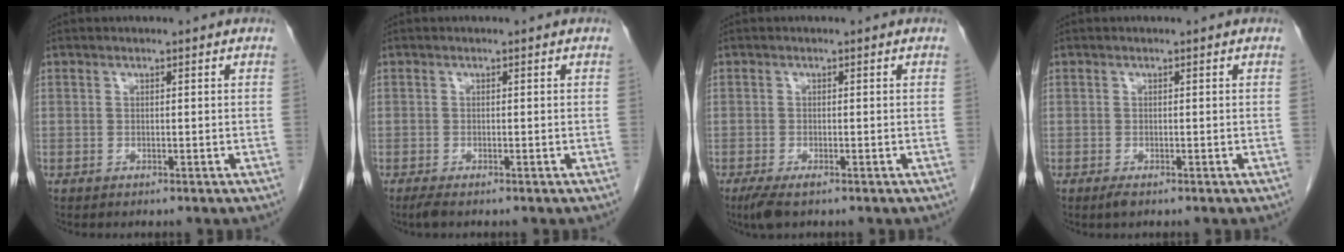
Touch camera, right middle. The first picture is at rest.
{"total": 1.3, "force": [-1.0, 0.2, 0.8], "torque": [-0.022, -0.005, -0.019]}
{"total": 2.6, "force": [-1.8, 0.6, 1.9], "torque": [-0.038, -0.008, -0.031]}
{"total": 1.1, "force": [-0.7, 0.3, 0.7], "torque": [-0.015, -0.002, -0.010]}